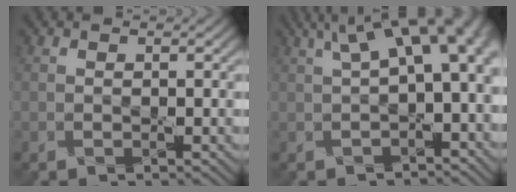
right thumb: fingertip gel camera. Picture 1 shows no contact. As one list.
[{"total": 10.2, "force": [2.5, 4.1, 9.0], "torque": [-0.131, 0.015, 0.042]}]